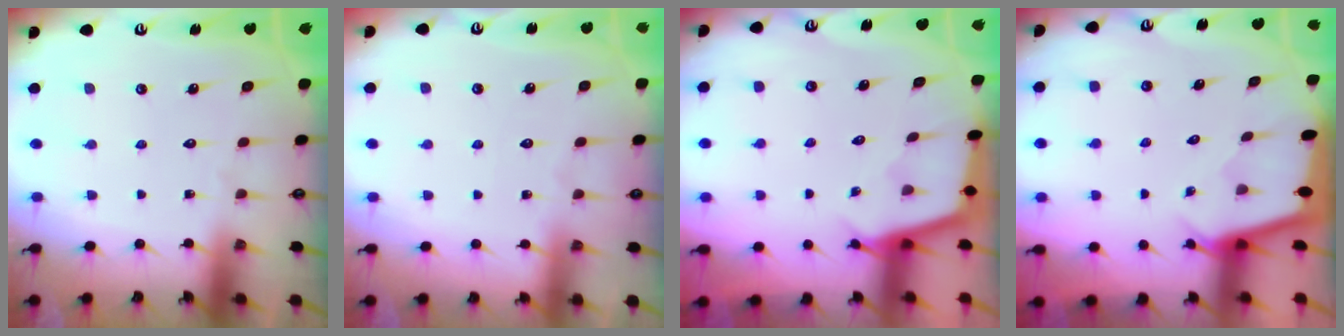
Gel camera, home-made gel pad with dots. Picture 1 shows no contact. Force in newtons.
{"total": 2.3, "press": 2.3, "slide": 0.4}
{"total": 2.3, "press": 2.3, "slide": 0.2}
{"total": 2.1, "press": 2.1, "slide": 0.1}